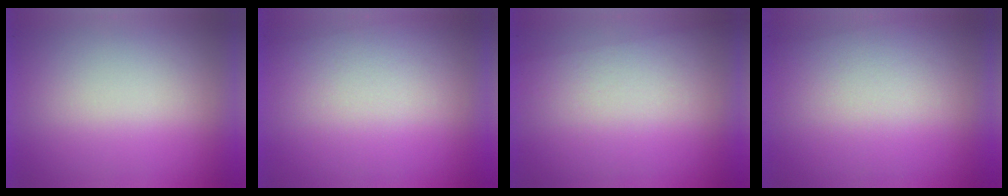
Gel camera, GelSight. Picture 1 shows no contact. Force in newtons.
{"total": 2.6}
{"total": 2.8}
{"total": 2.6}